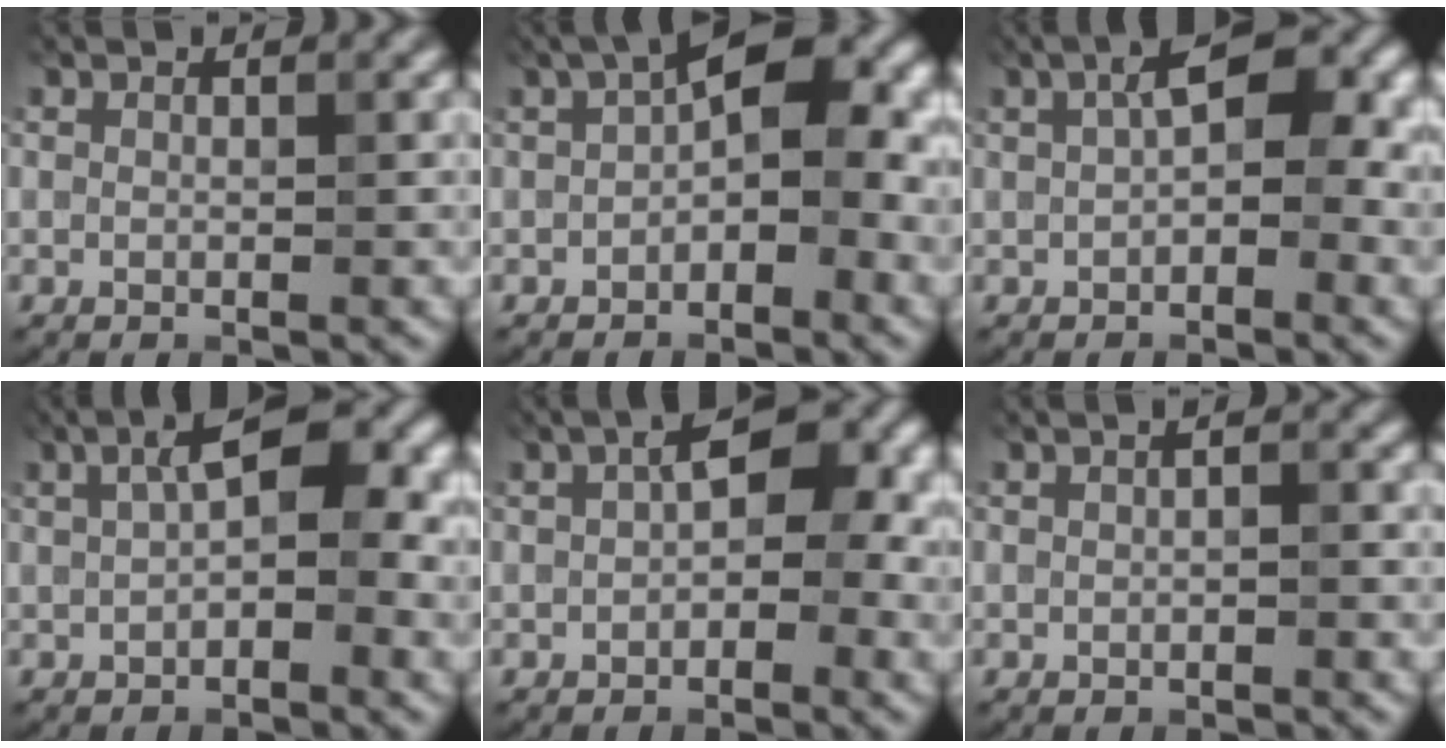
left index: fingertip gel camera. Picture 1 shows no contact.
{"total": 7.3, "force": [0.2, 3.5, 6.4], "torque": [-0.097, 0.023, -0.009]}
{"total": 5.1, "force": [0.6, 2.1, 4.6], "torque": [-0.063, 0.017, 0.002]}
{"total": 5.5, "force": [0.9, 2.0, 5.0], "torque": [-0.073, 0.018, 0.006]}
{"total": 4.8, "force": [0.4, 2.5, 4.1], "torque": [-0.052, 0.012, -0.002]}
{"total": 0.8, "force": [-0.1, 0.3, 0.8], "torque": [-0.018, 0.004, 0.000]}